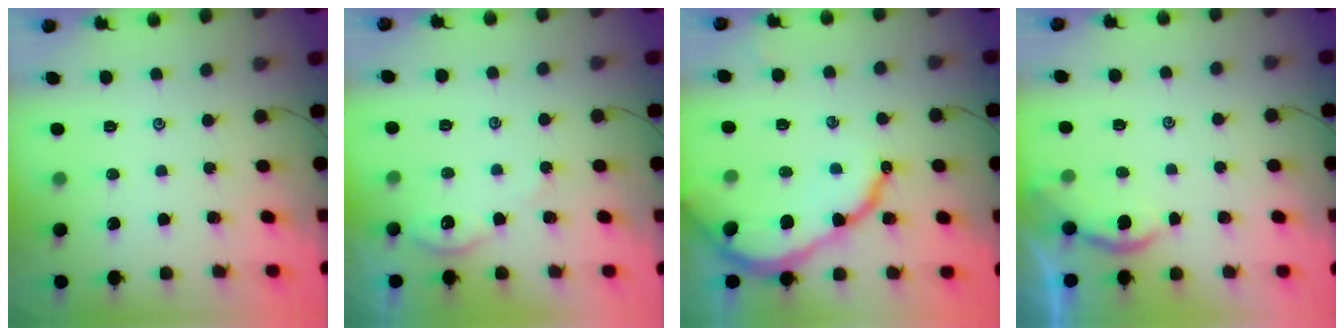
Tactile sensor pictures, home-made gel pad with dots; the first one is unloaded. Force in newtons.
{"total": 2.4, "press": 2.4, "slide": 0.3}
{"total": 12.2, "press": 12.1, "slide": 1.2}
{"total": 1.7, "press": 1.7, "slide": 0.3}